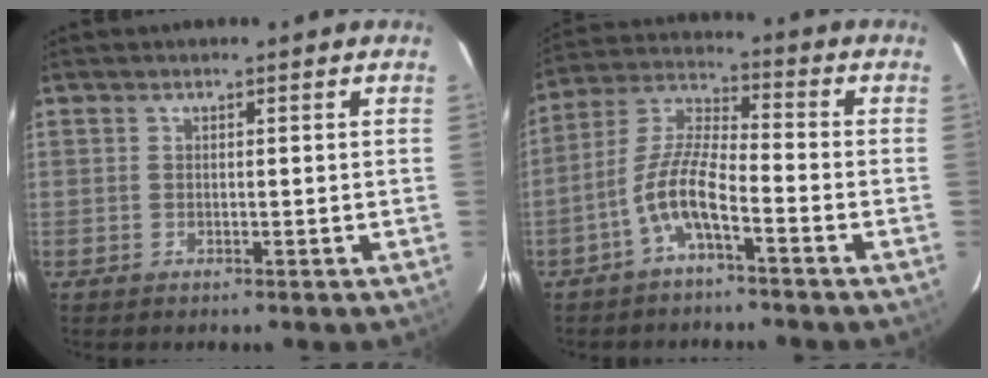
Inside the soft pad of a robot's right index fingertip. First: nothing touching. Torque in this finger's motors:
{"motor_torque": [1.20, -0.94, 0.76, 0.18]}